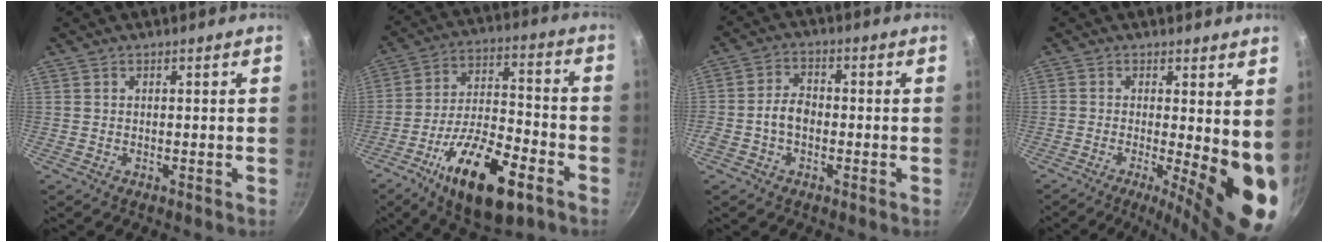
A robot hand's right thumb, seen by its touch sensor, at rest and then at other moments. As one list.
[{"total": 20.4, "force": [-10.3, 7.9, 15.7], "torque": [-0.252, 0.040, -0.173]}, {"total": 4.8, "force": [-1.3, 3.4, 3.2], "torque": [-0.048, 0.024, -0.030]}, {"total": 12.5, "force": [-1.0, 3.5, 11.9], "torque": [-0.147, -0.022, -0.013]}]